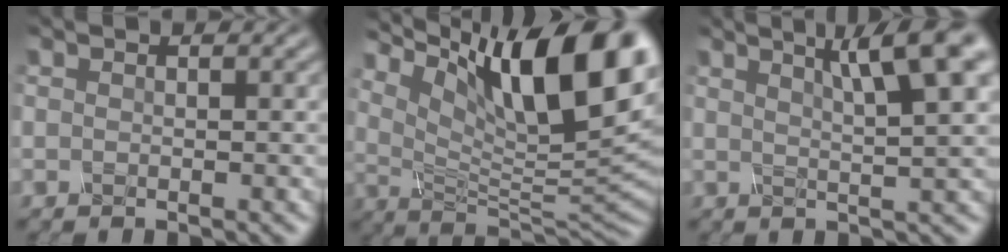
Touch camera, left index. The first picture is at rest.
{"total": 14.4, "force": [6.7, 4.6, 12.0], "torque": [-0.186, 0.010, 0.122]}
{"total": 7.5, "force": [3.7, 1.5, 6.3], "torque": [-0.070, 0.020, 0.049]}